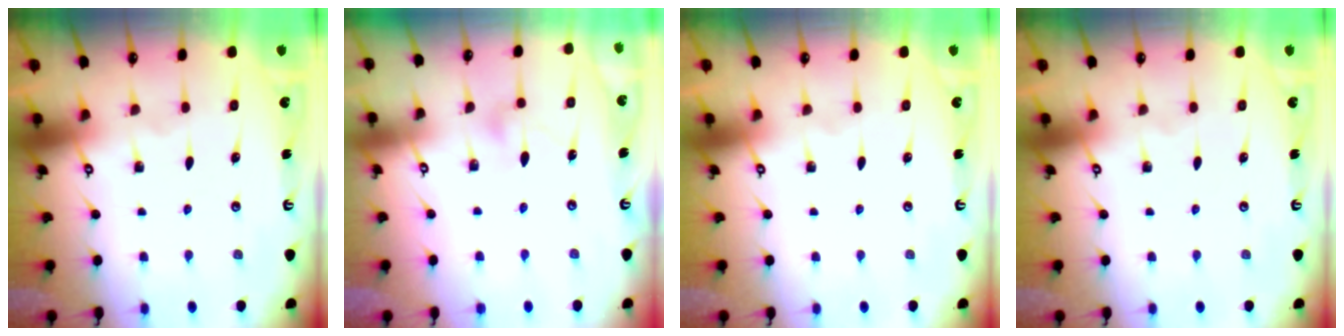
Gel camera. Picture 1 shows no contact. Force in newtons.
{"total": 7.4, "press": 7.4, "slide": 0.4}
{"total": 0.0}
{"total": 0.0}